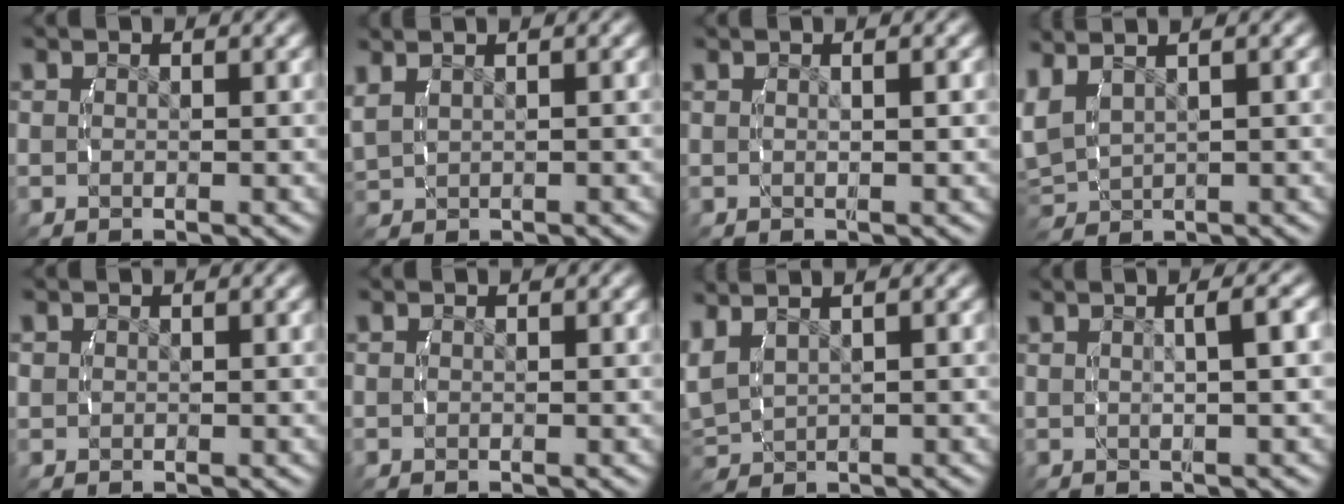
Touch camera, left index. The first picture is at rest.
{"total": 2.6, "force": [1.2, 1.7, 1.6], "torque": [-0.032, 0.016, 0.022]}
{"total": 0.7, "force": [0.3, -0.1, 0.6], "torque": [-0.008, 0.005, 0.008]}
{"total": 5.2, "force": [1.6, 3.9, 3.0], "torque": [-0.088, -0.002, 0.034]}
{"total": 0.8, "force": [0.2, 0.7, 0.2], "torque": [-0.009, -0.004, 0.009]}
{"total": 0.0}
{"total": 4.7, "force": [1.7, 3.3, 2.8], "torque": [-0.075, 0.004, 0.034]}
{"total": 2.9, "force": [1.1, 0.6, 2.6], "torque": [-0.026, 0.017, 0.014]}